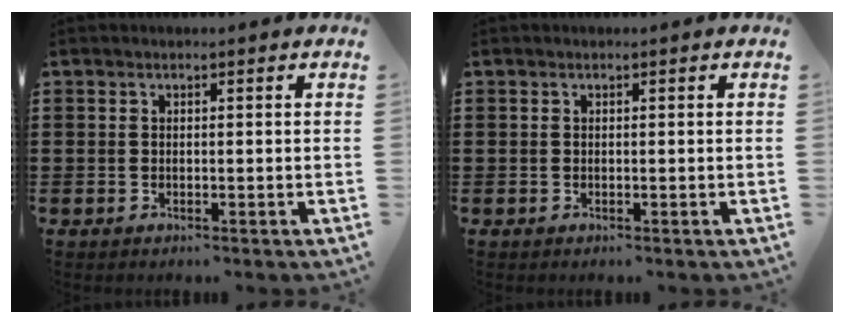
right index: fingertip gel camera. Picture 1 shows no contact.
{"total": 0.0}